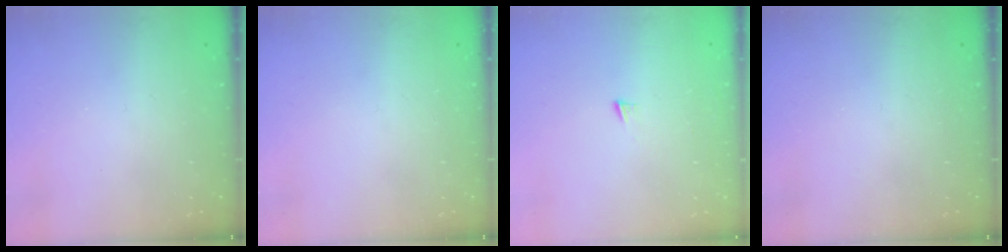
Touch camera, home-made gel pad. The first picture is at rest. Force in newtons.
{"total": 0.0}
{"total": 5.2, "press": 5.2, "slide": 0.3}
{"total": 0.0}